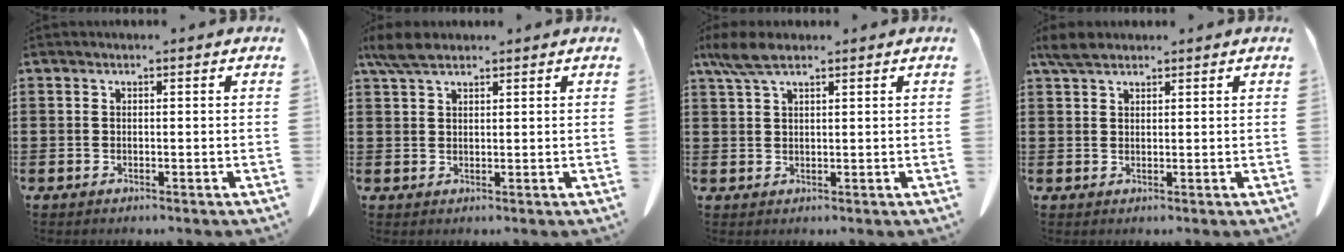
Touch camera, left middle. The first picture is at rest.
{"total": 4.1, "force": [2.9, 1.4, 2.5], "torque": [-0.056, 0.003, 0.054]}
{"total": 4.7, "force": [2.9, 1.3, 3.4], "torque": [-0.088, -0.001, 0.049]}
{"total": 3.0, "force": [2.3, 1.2, 1.4], "torque": [-0.035, 0.007, 0.044]}